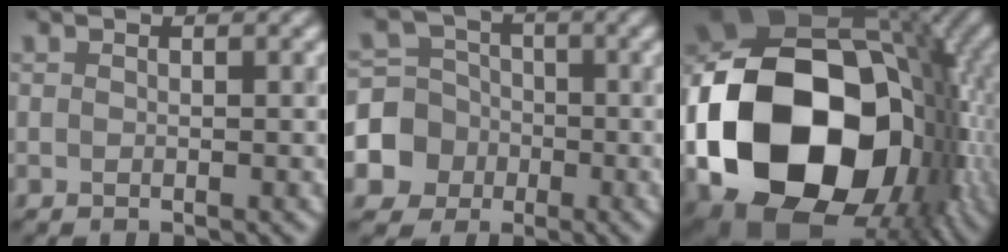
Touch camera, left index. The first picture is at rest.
{"total": 6.8, "force": [-2.1, 6.3, 1.3], "torque": [-0.021, 0.003, -0.065]}
{"total": 22.0, "force": [-4.2, 15.7, 14.8], "torque": [-0.304, -0.019, -0.062]}